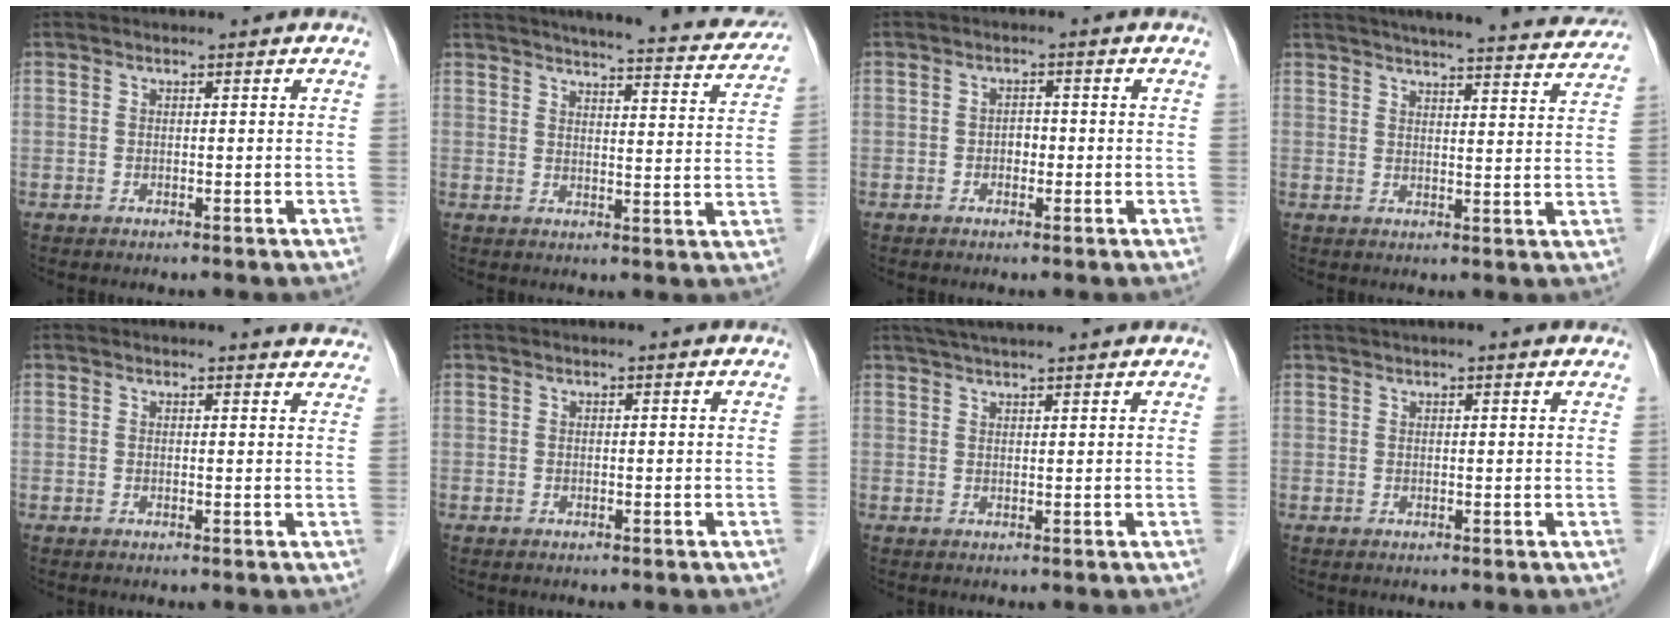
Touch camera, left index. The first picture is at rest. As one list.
[{"total": 19.4, "force": [18.0, 2.1, 7.0], "torque": [-0.088, -0.031, 0.208]}, {"total": 1.6, "force": [-0.5, 1.1, 1.1], "torque": [-0.014, 0.006, -0.008]}, {"total": 21.5, "force": [20.0, 1.8, 7.7], "torque": [-0.108, -0.017, 0.240]}, {"total": 3.8, "force": [3.8, 0.5, 0.3], "torque": [0.000, -0.013, 0.020]}, {"total": 0.0}, {"total": 7.5, "force": [6.4, 0.0, 3.9], "torque": [-0.061, 0.038, 0.095]}, {"total": 4.2, "force": [3.5, 0.1, 2.4], "torque": [-0.034, 0.032, 0.047]}]